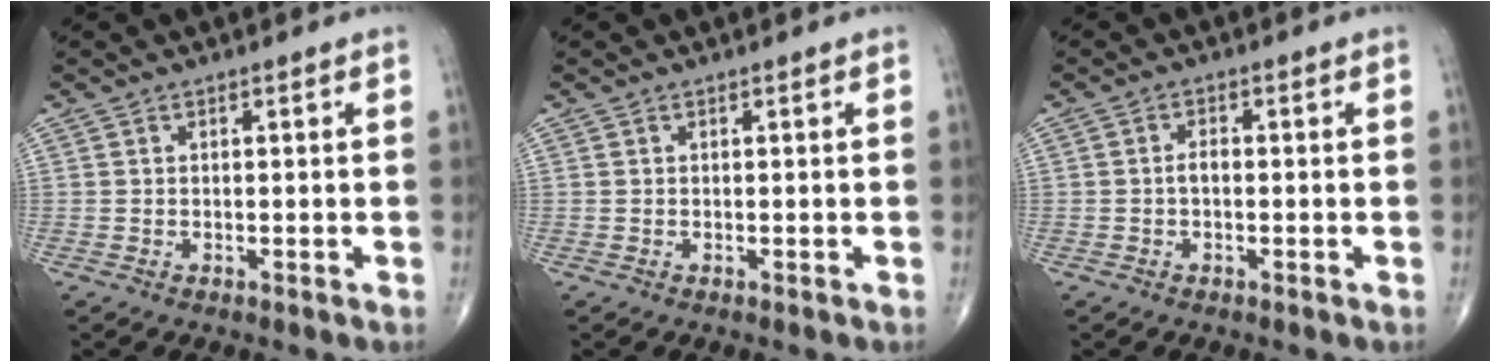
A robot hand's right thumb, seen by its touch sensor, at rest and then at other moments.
{"total": 0.0}
{"total": 1.6, "force": [-0.4, 0.9, 1.3], "torque": [-0.018, 0.005, -0.008]}